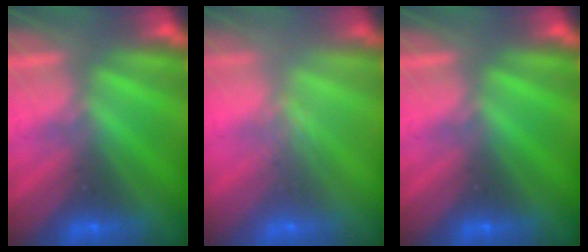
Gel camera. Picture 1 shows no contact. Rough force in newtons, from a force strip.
{"total": 2.4}
{"total": 0.0}